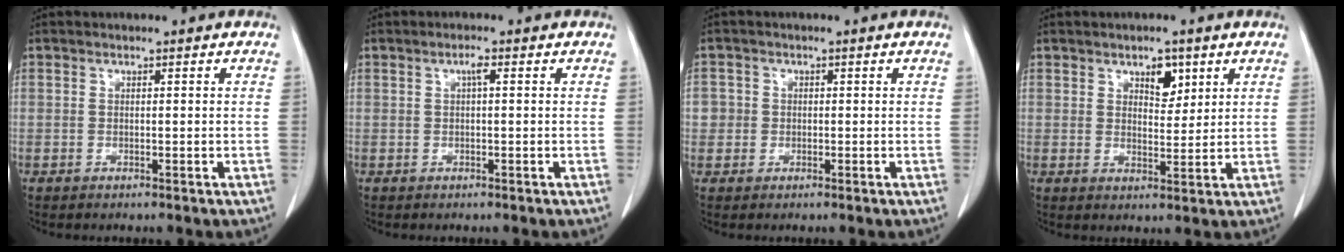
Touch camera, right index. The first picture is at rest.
{"total": 1.3, "force": [0.4, 0.2, 1.2], "torque": [-0.023, 0.003, 0.005]}
{"total": 2.3, "force": [0.1, 2.3, 0.0], "torque": [0.018, 0.009, 0.001]}
{"total": 3.9, "force": [2.2, 2.0, 2.6], "torque": [-0.037, -0.002, 0.036]}